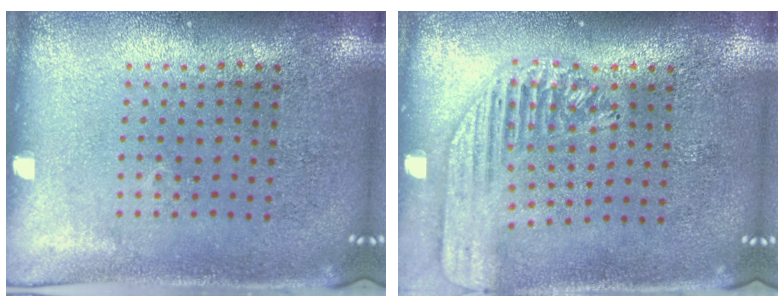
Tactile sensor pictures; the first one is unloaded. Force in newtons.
{"total": 1.7, "press": 1.6, "slide": 0.6}